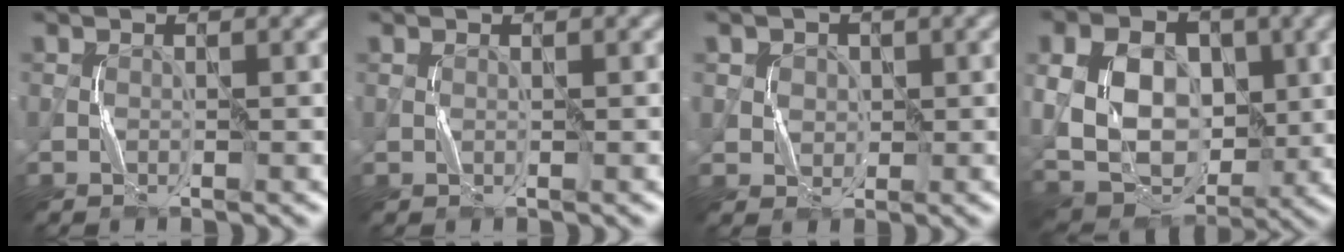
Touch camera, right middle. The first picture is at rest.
{"total": 0.0}
{"total": 3.2, "force": [1.2, 2.7, 1.2], "torque": [-0.027, 0.007, 0.023]}
{"total": 10.9, "force": [1.1, 7.9, 7.4], "torque": [-0.152, -0.006, 0.024]}